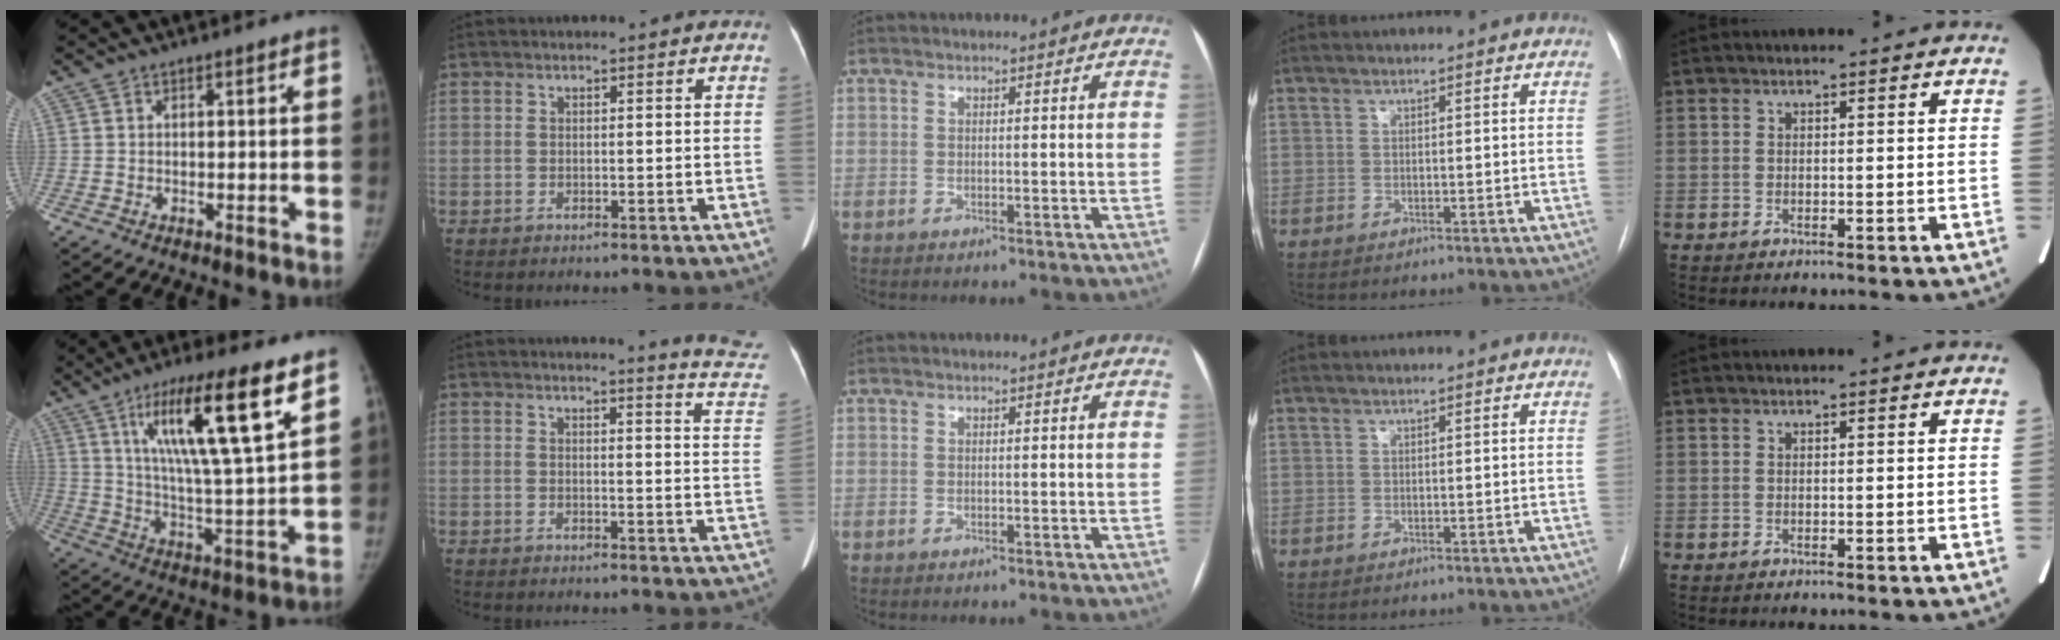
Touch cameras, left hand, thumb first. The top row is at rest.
{"thumb": {"total": 19.4, "force": [9.8, 2.7, 16.5], "torque": [-0.269, -0.040, 0.169]}, "index": {"total": 9.1, "force": [9.0, -0.7, 1.3], "torque": [-0.007, -0.088, 0.071]}}